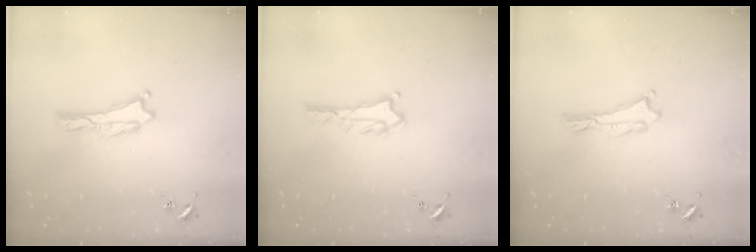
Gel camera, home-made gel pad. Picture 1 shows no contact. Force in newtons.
{"total": 0.7, "press": 0.7, "slide": 0.1}
{"total": 0.0}